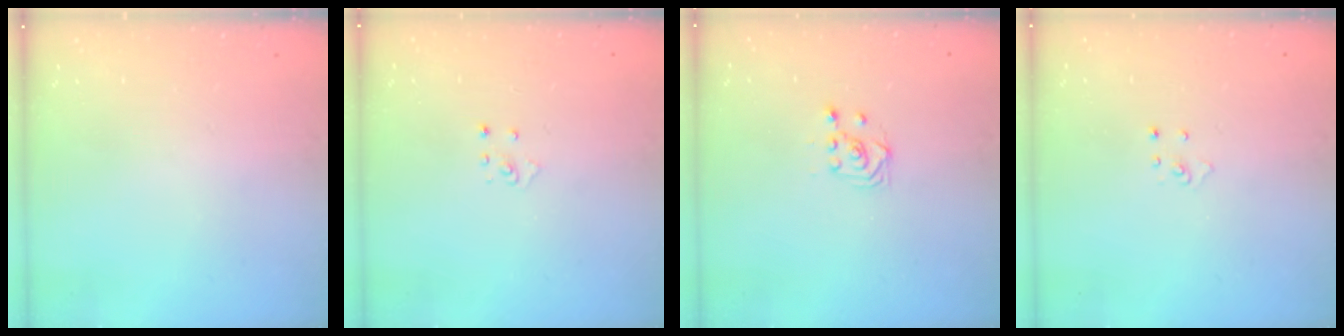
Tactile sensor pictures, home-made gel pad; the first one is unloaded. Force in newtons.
{"total": 2.8, "press": 2.8, "slide": 0.3}
{"total": 3.2, "press": 2.9, "slide": 1.2}
{"total": 3.0, "press": 2.9, "slide": 0.3}